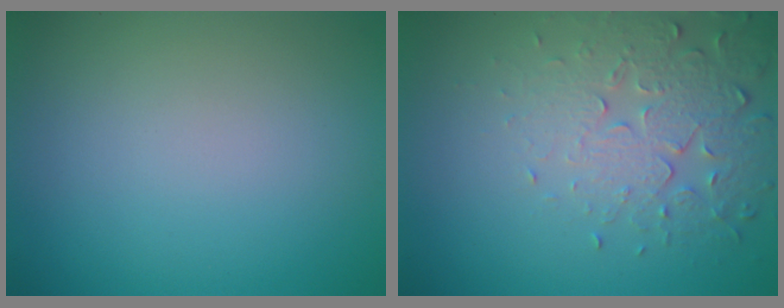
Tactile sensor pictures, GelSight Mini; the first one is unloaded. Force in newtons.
{"total": 5.1, "press": 3.8, "slide": 3.4}